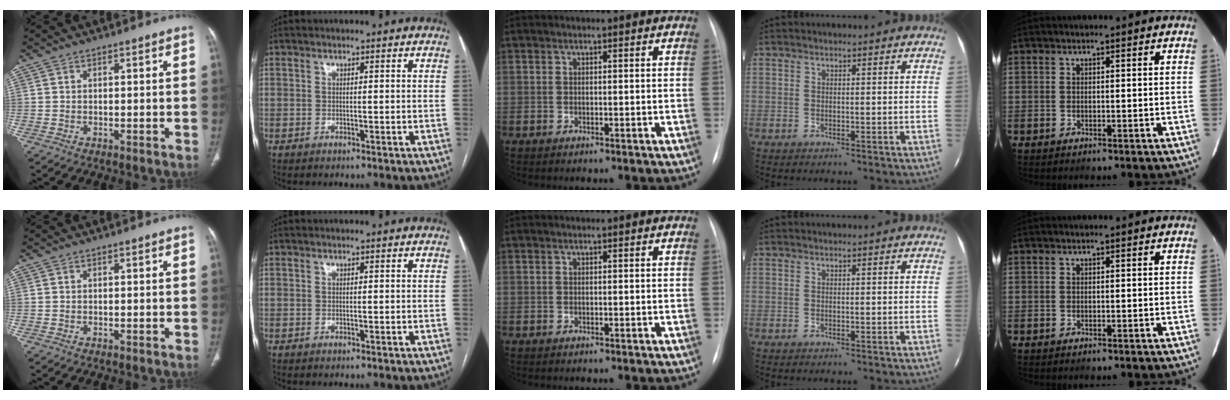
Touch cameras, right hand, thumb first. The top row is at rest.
{}